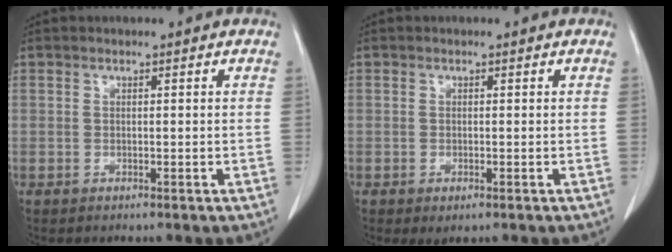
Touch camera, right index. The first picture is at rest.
{"total": 1.4, "force": [-0.6, 0.5, 1.2], "torque": [-0.017, -0.003, -0.002]}